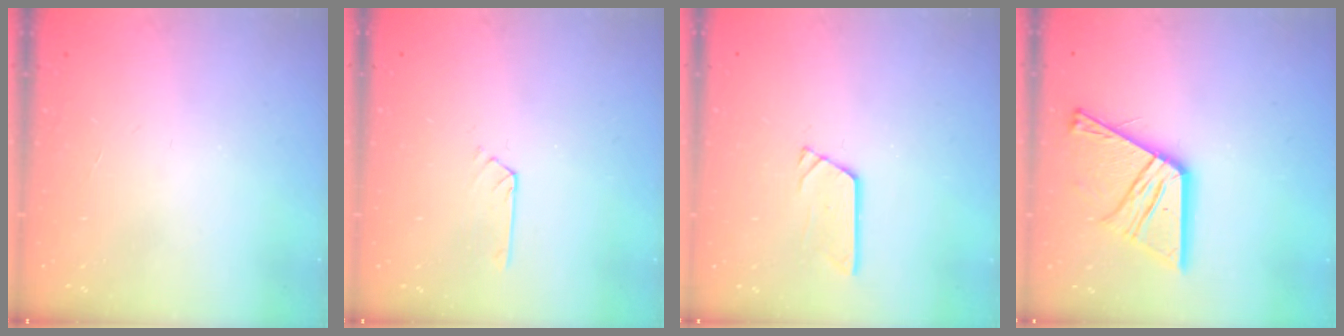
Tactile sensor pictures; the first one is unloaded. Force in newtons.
{"total": 2.1, "press": 2.0, "slide": 0.3}
{"total": 3.5, "press": 3.5, "slide": 0.4}
{"total": 17.3, "press": 17.2, "slide": 1.7}